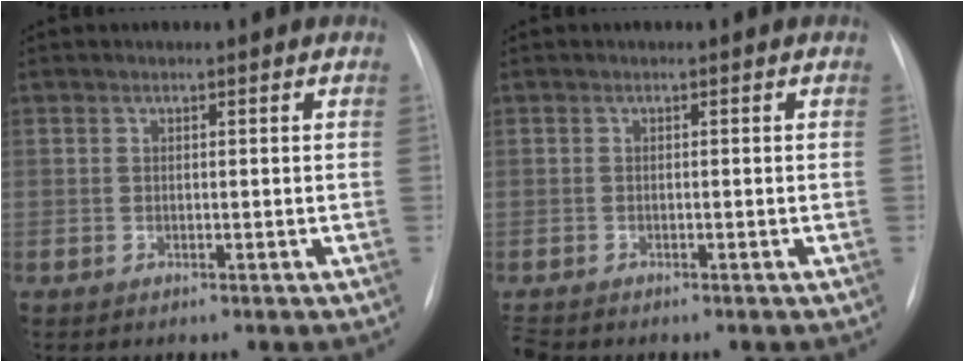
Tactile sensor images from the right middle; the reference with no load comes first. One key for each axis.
{"total": 1.1, "fx": -1.0, "fy": 0.1, "fz": 0.1, "tx": -0.004, "ty": -0.004, "tz": -0.017}